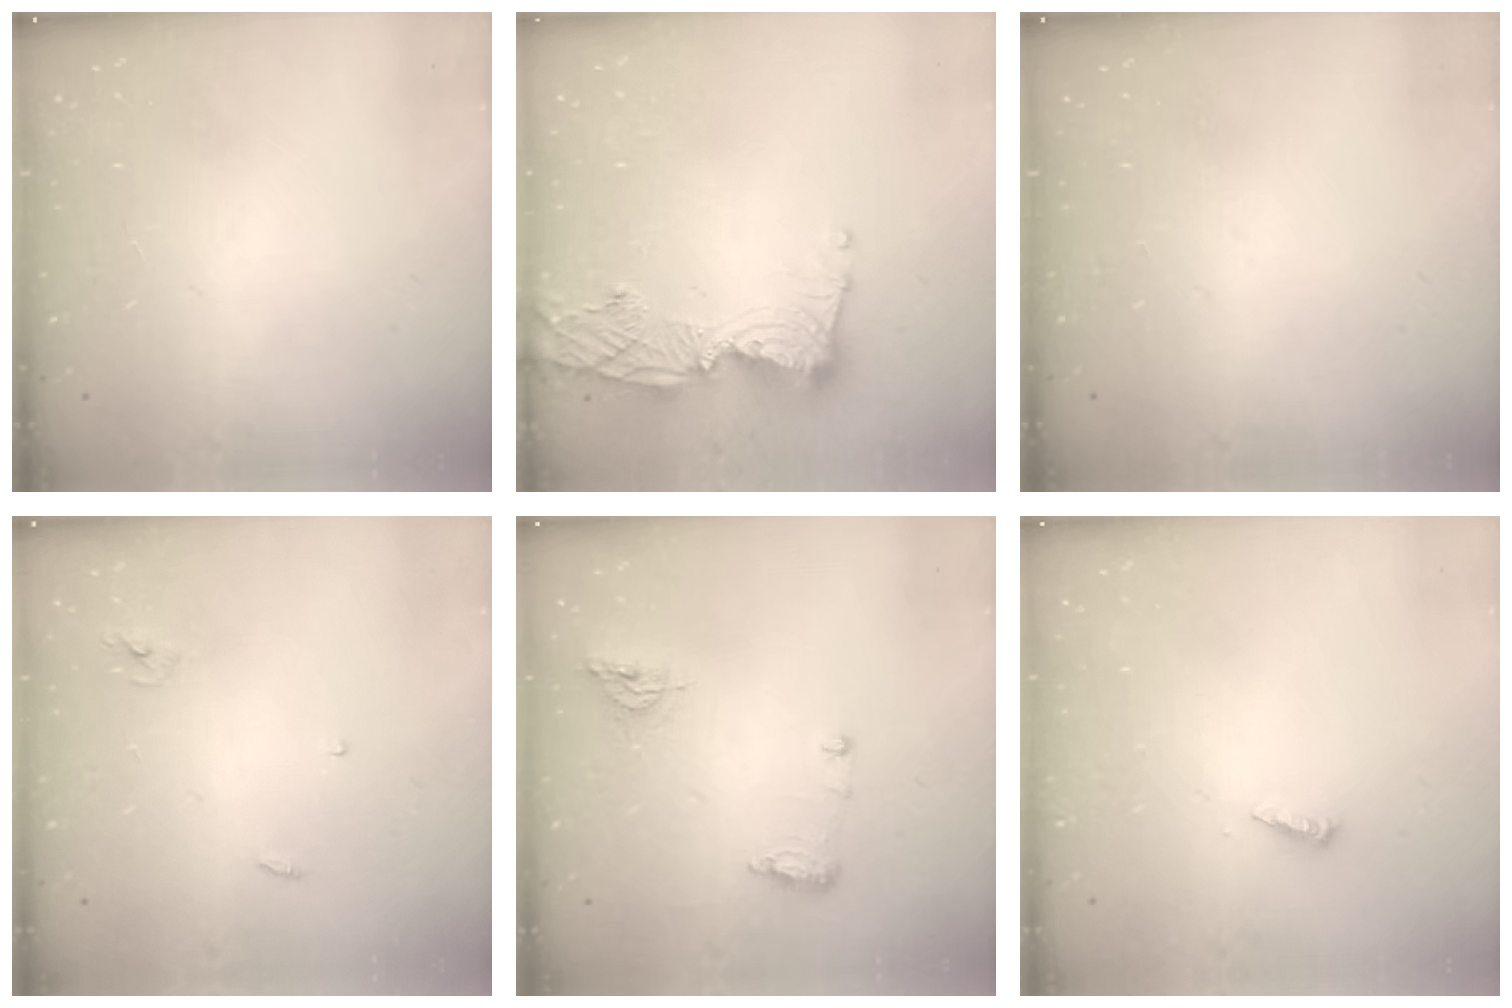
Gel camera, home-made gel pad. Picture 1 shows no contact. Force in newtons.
{"total": 12.9, "press": 12.8, "slide": 1.6}
{"total": 0.0}
{"total": 2.4, "press": 2.4, "slide": 0.2}
{"total": 7.9, "press": 7.8, "slide": 1.5}
{"total": 3.1, "press": 3.1, "slide": 0.2}